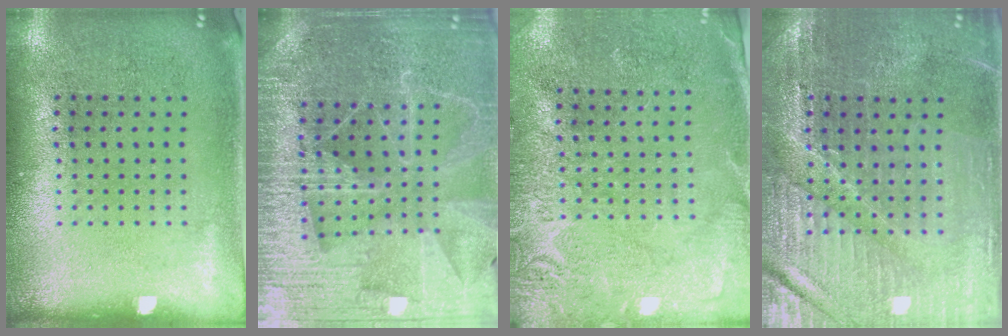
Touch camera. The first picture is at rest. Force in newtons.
{"total": 4.8, "press": 4.3, "slide": 2.1}
{"total": 2.8, "press": 2.7, "slide": 0.5}
{"total": 3.2, "press": 3.1, "slide": 0.4}